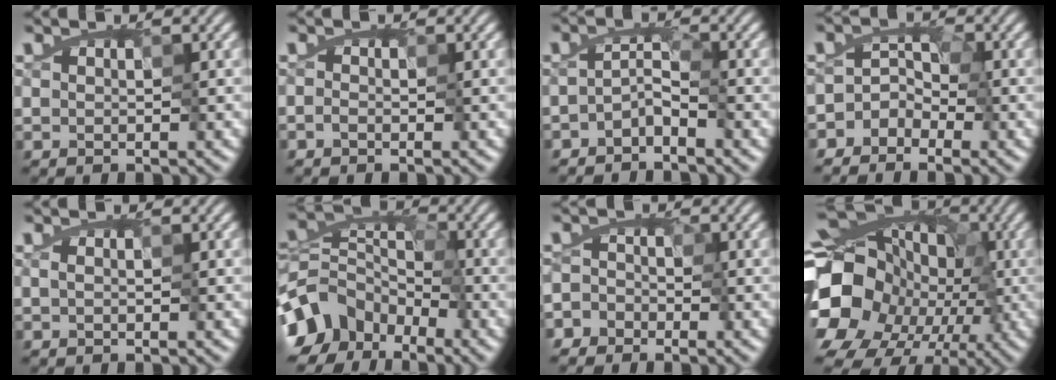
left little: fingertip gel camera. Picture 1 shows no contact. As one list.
[{"total": 0.7, "force": [-0.6, 0.4, 0.1], "torque": [-0.006, -0.008, -0.011]}, {"total": 2.6, "force": [-2.6, 0.0, 0.1], "torque": [-0.006, -0.001, -0.045]}, {"total": 3.7, "force": [-3.4, 1.2, -0.9], "torque": [0.052, 0.015, -0.058]}, {"total": 0.5, "force": [0.1, 0.3, 0.4], "torque": [-0.007, 0.004, -0.002]}, {"total": 10.4, "force": [-7.3, 6.5, 3.5], "torque": [-0.078, 0.009, -0.146]}, {"total": 5.0, "force": [-2.9, 4.1, 0.0], "torque": [0.017, 0.019, -0.078]}, {"total": 21.7, "force": [-6.8, 17.9, 10.2], "torque": [-0.188, -0.009, -0.164]}]